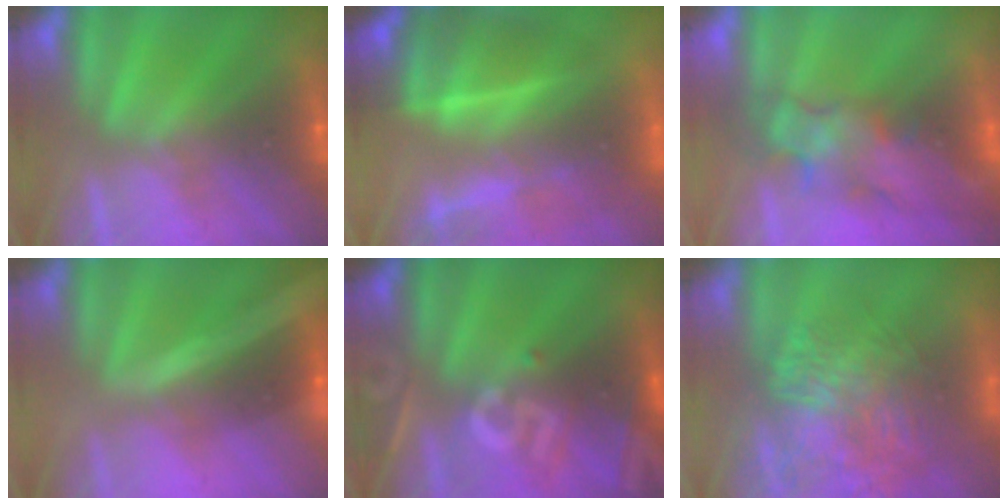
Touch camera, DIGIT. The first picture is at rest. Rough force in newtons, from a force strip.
{"total": 9.0}
{"total": 3.8}
{"total": 2.0}
{"total": 2.9}
{"total": 10.0}